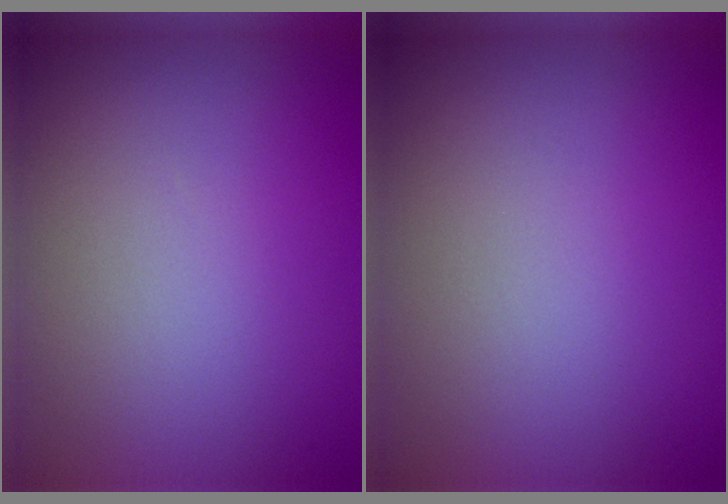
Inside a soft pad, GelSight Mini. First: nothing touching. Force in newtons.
{"total": 0.0}